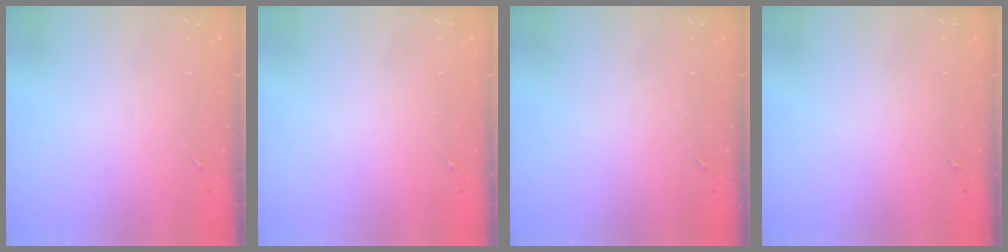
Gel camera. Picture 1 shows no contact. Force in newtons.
{"total": 0.0}
{"total": 0.0}
{"total": 0.0}